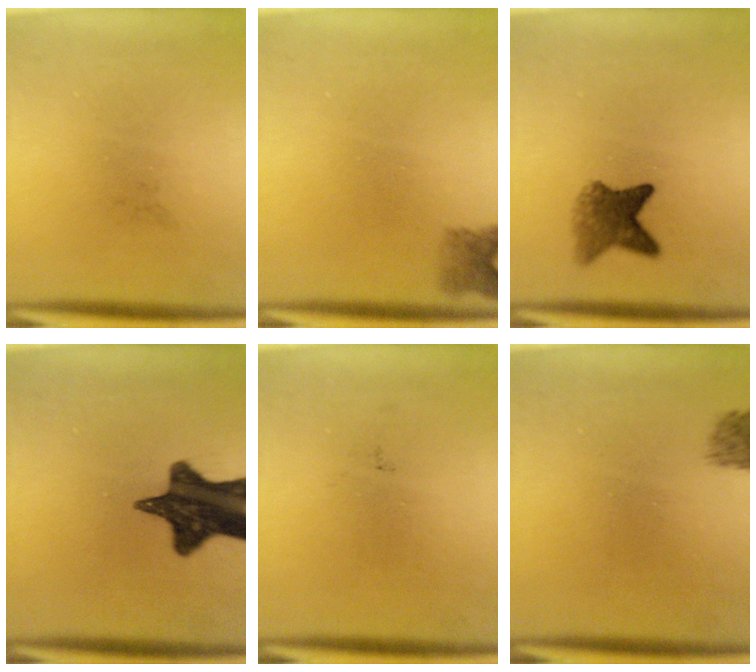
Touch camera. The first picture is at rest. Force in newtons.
{"total": 2.3}
{"total": 4.7}
{"total": 14.2}
{"total": 0.0}
{"total": 1.8}